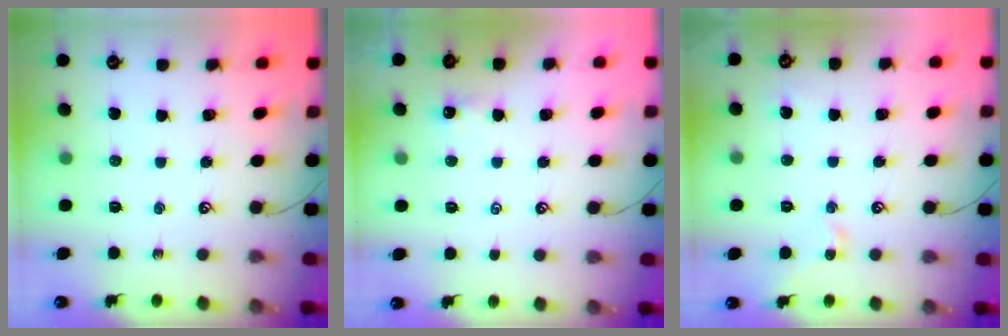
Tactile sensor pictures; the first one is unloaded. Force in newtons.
{"total": 1.6, "press": 1.6, "slide": 0.2}
{"total": 1.8, "press": 1.8, "slide": 0.1}